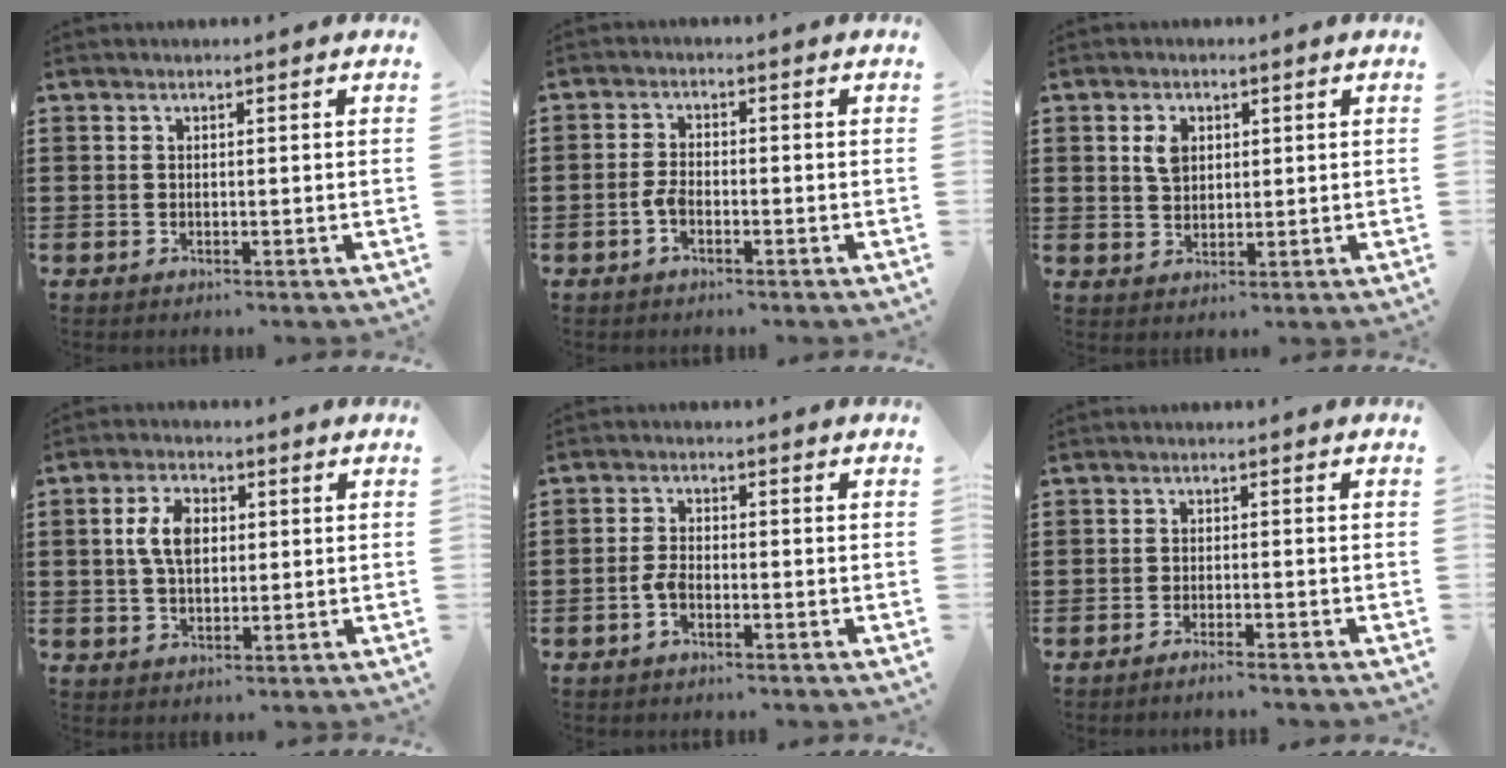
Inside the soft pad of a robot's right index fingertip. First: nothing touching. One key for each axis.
{"total": 2.8, "fx": -1.3, "fy": 1.2, "fz": 2.2, "tx": -0.063, "ty": -0.005, "tz": -0.031}
{"total": 3.4, "fx": 1.1, "fy": 2.3, "fz": 2.3, "tx": -0.052, "ty": 0.009, "tz": 0.019}
{"total": 6.1, "fx": 0.9, "fy": 3.6, "fz": 4.8, "tx": -0.109, "ty": 0.013, "tz": 0.010}
{"total": 2.7, "fx": -1.3, "fy": 1.2, "fz": 2.1, "tx": -0.062, "ty": -0.004, "tz": -0.031}
{"total": 1.8, "fx": -1.7, "fy": -0.4, "fz": 0.4, "tx": -0.007, "ty": -0.001, "tz": -0.034}